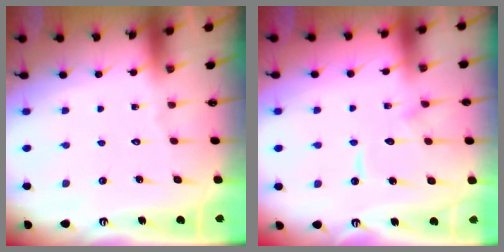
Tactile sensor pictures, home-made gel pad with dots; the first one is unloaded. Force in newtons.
{"total": 9.9, "press": 9.9, "slide": 1.0}